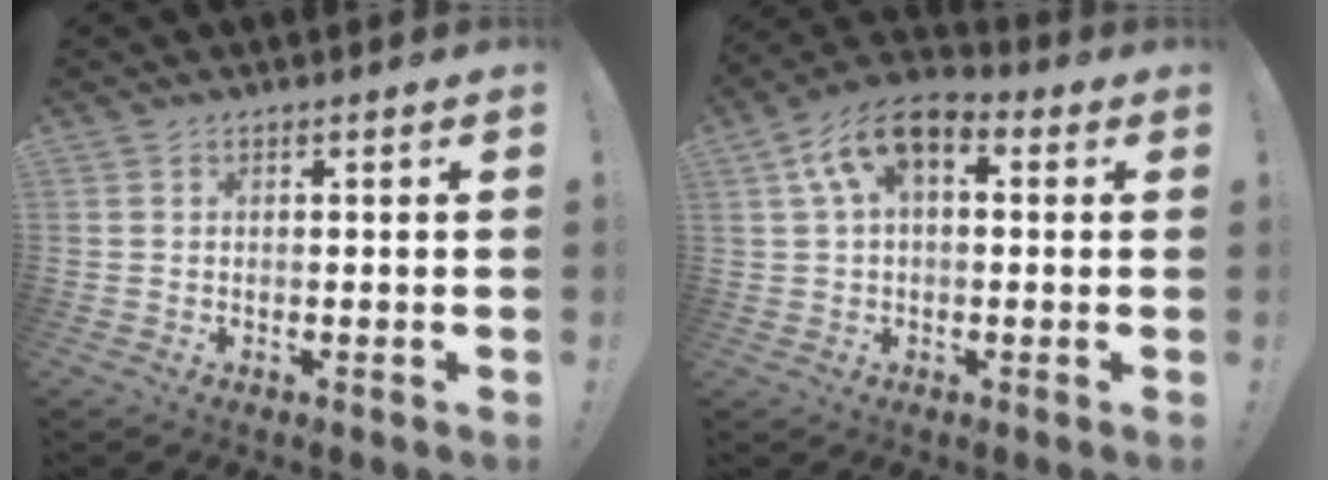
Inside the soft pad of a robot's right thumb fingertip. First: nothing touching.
{"total": 10.1, "force": [3.7, 5.6, 7.5], "torque": [-0.131, 0.000, 0.075]}